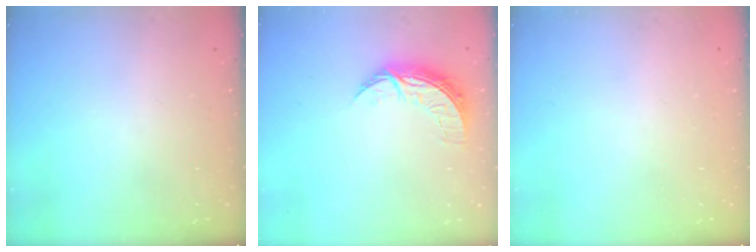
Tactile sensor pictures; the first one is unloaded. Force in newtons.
{"total": 7.5, "press": 7.5, "slide": 0.5}
{"total": 0.0}